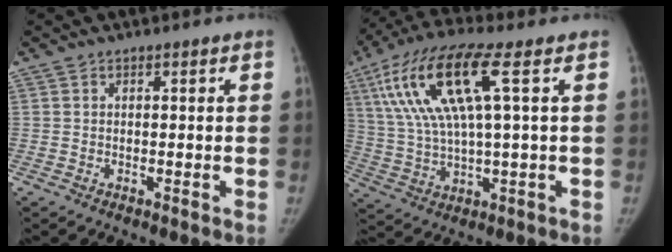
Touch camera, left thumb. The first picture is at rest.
{"total": 16.6, "force": [5.4, 3.6, 15.3], "torque": [-0.340, 0.012, 0.103]}